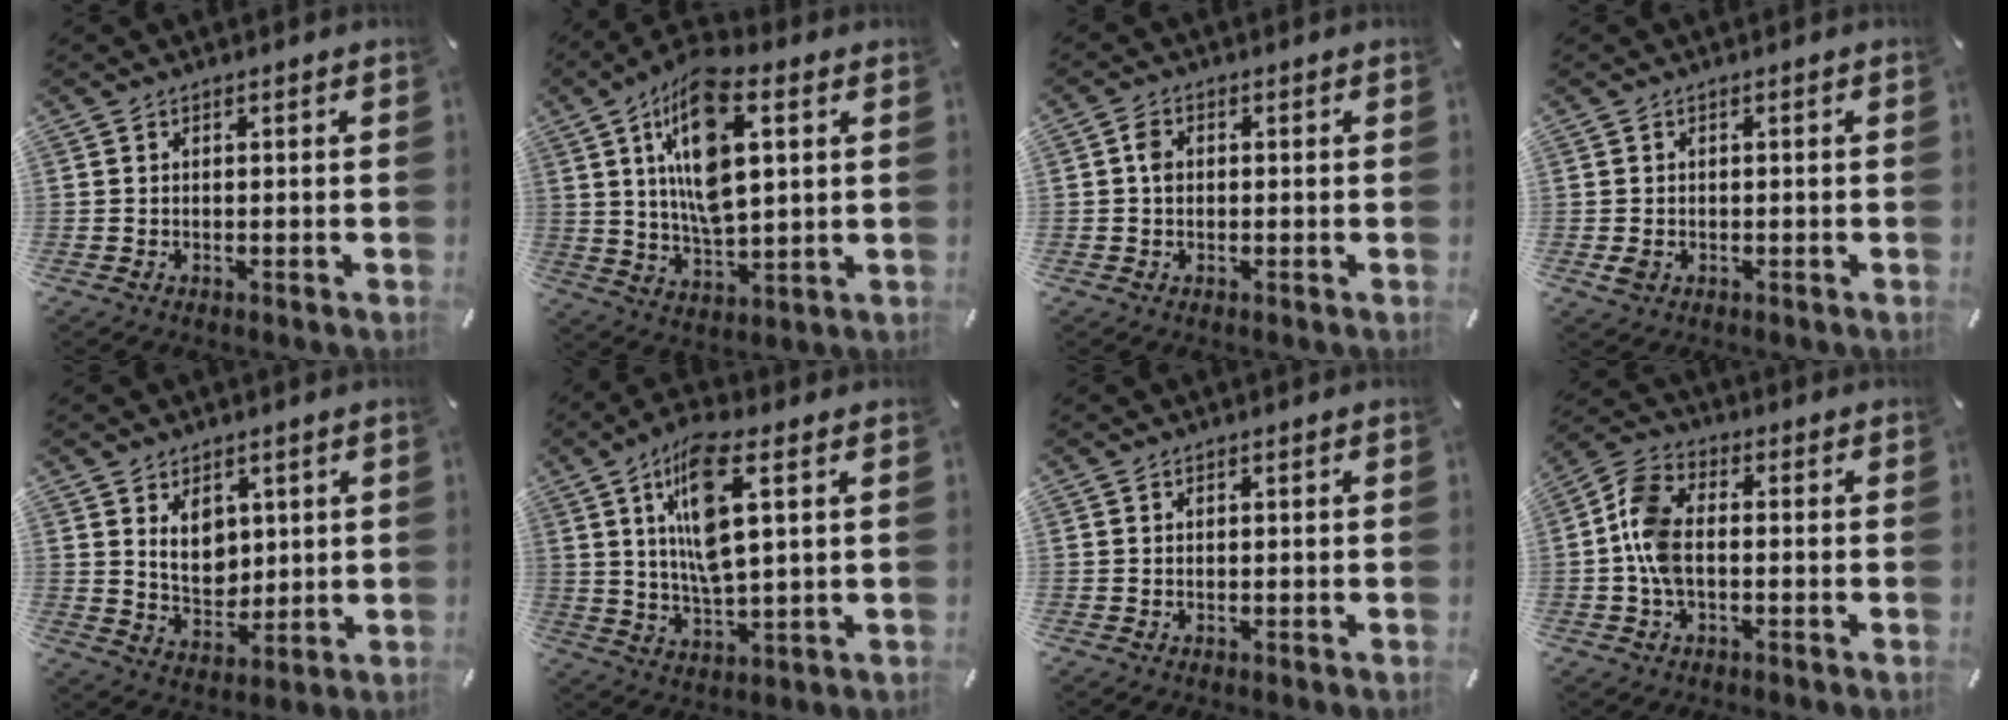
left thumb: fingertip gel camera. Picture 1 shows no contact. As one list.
[{"total": 16.4, "force": [5.7, 7.4, 13.5], "torque": [-0.261, -0.009, 0.095]}, {"total": 2.6, "force": [0.0, 1.9, 1.7], "torque": [-0.034, 0.007, 0.000]}, {"total": 1.7, "force": [-0.4, 1.4, 0.9], "torque": [-0.024, -0.001, -0.008]}, {"total": 9.0, "force": [3.1, 7.0, 4.7], "torque": [-0.075, -0.012, 0.056]}, {"total": 13.2, "force": [4.6, 4.3, 11.6], "torque": [-0.230, -0.006, 0.076]}, {"total": 0.0}, {"total": 8.3, "force": [-1.4, 5.1, 6.4], "torque": [-0.141, 0.006, -0.025]}]